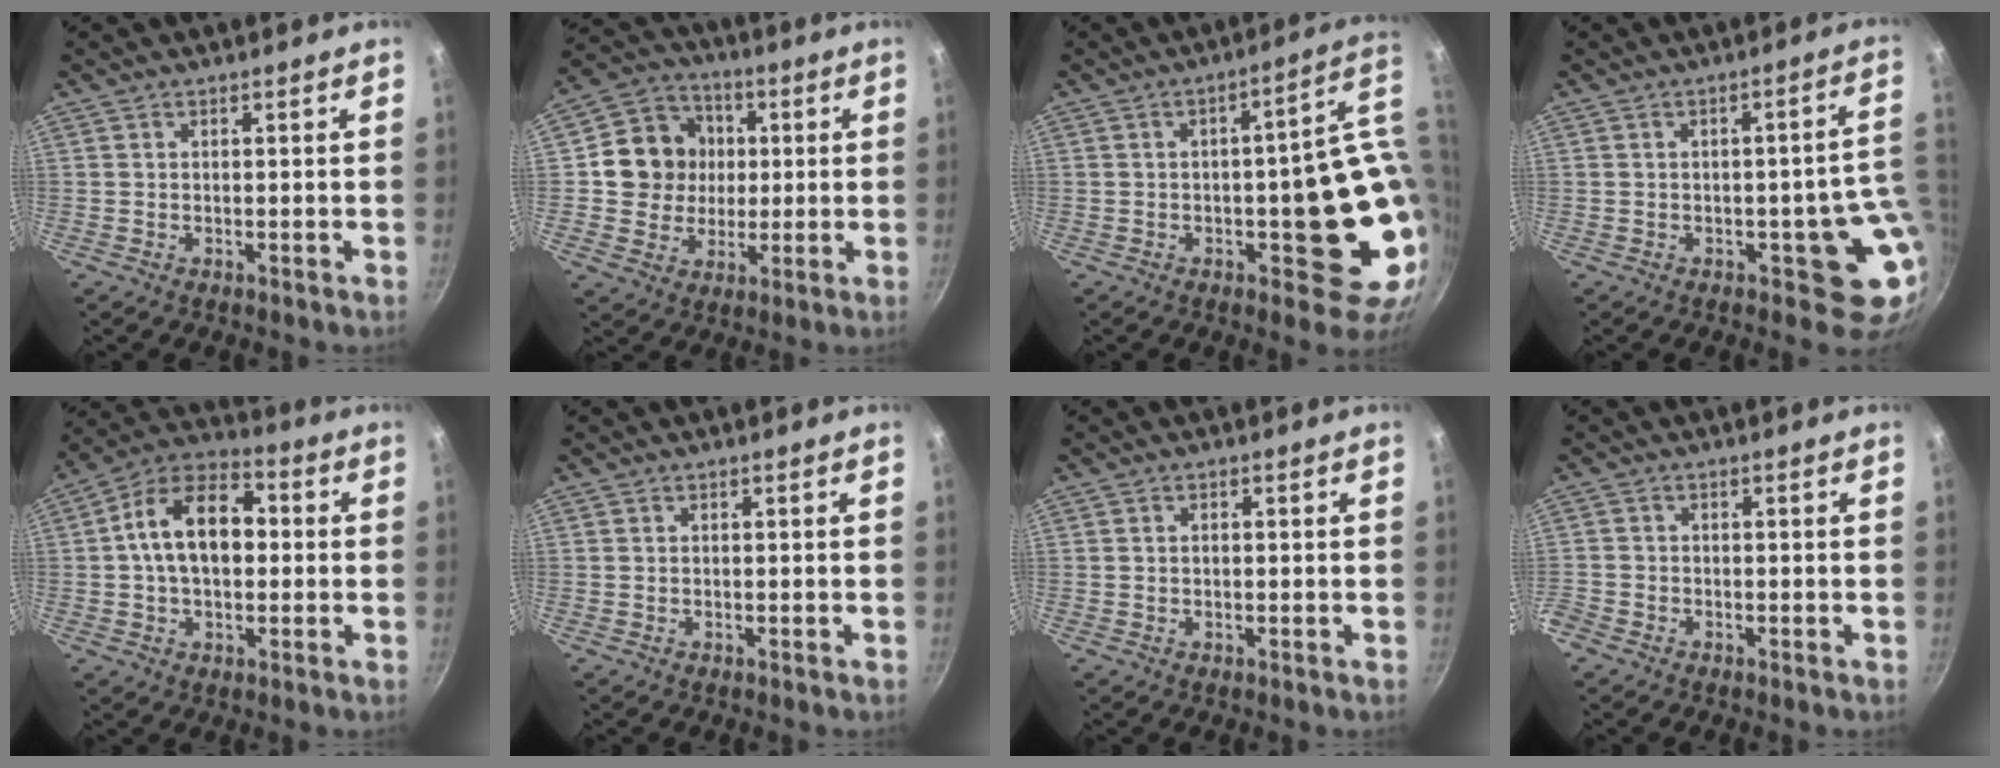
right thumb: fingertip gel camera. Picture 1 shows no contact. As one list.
[{"total": 12.5, "force": [1.4, 11.5, 4.6], "torque": [-0.048, 0.016, 0.015]}, {"total": 16.7, "force": [0.6, 5.9, 15.6], "torque": [-0.148, -0.011, 0.010]}, {"total": 9.3, "force": [-0.9, 4.7, 7.9], "torque": [-0.029, 0.011, -0.007]}, {"total": 15.1, "force": [1.1, 9.6, 11.6], "torque": [-0.161, 0.033, -0.002]}, {"total": 0.0}, {"total": 0.9, "force": [0.0, 0.6, 0.6], "torque": [-0.009, 0.004, -0.001]}, {"total": 2.7, "force": [-1.7, 1.8, 1.0], "torque": [-0.032, 0.003, -0.038]}]